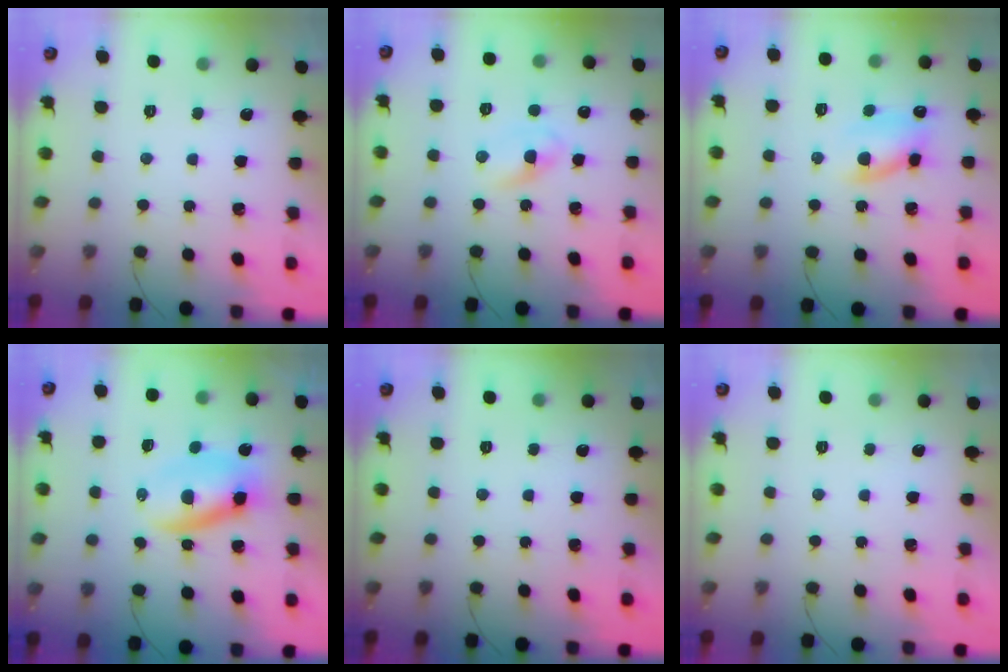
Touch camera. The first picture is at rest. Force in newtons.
{"total": 2.7, "press": 2.4, "slide": 1.4}
{"total": 8.3, "press": 8.1, "slide": 1.9}
{"total": 6.1, "press": 6.0, "slide": 1.2}
{"total": 0.0}
{"total": 0.0}